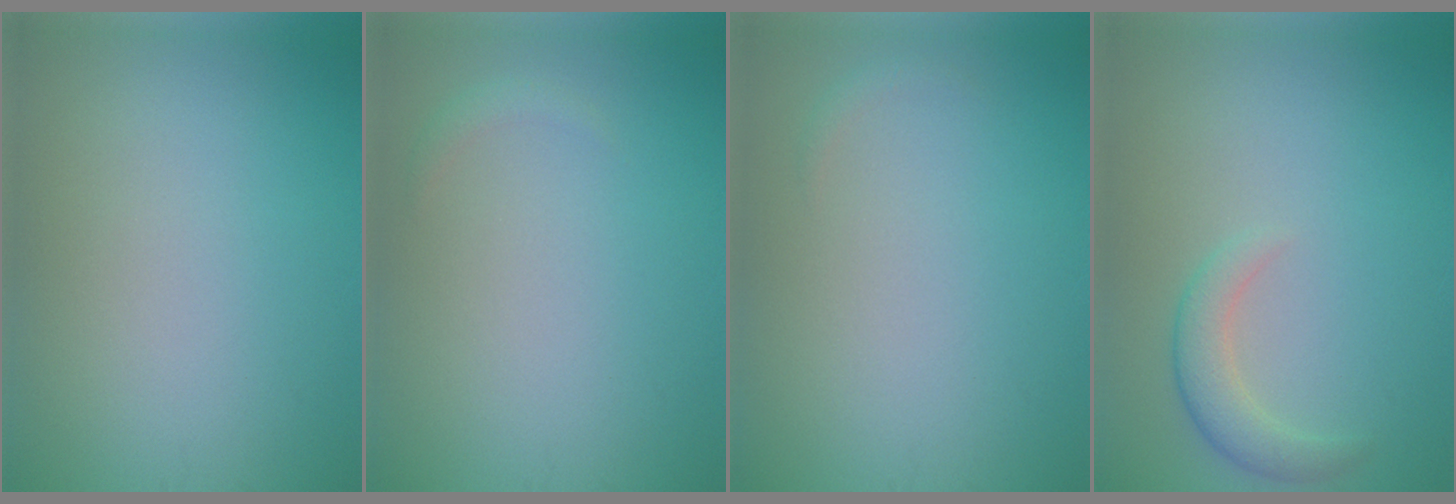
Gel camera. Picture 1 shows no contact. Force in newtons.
{"total": 0.7, "press": 0.7, "slide": 0.1}
{"total": 0.6, "press": 0.6, "slide": 0.1}
{"total": 2.5, "press": 2.5, "slide": 0.3}